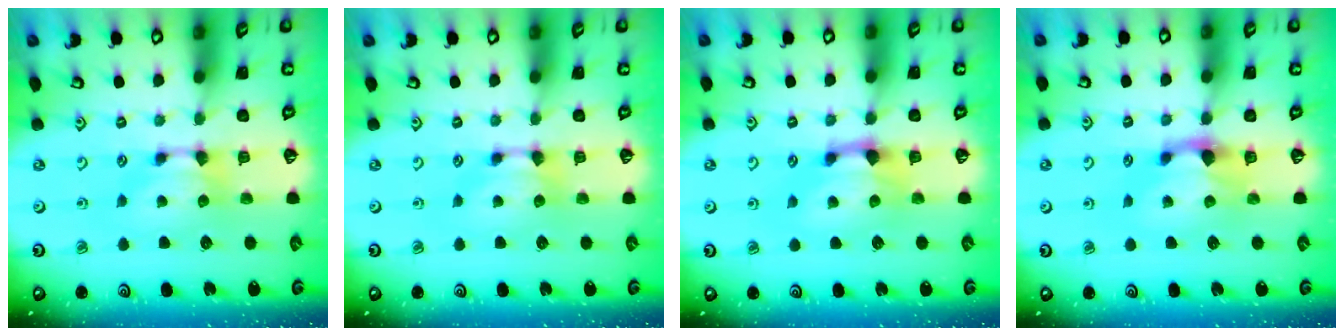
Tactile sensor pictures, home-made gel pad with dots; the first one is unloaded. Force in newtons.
{"total": 0.0}
{"total": 1.7, "press": 1.1, "slide": 1.3}
{"total": 2.0, "press": 1.8, "slide": 1.0}